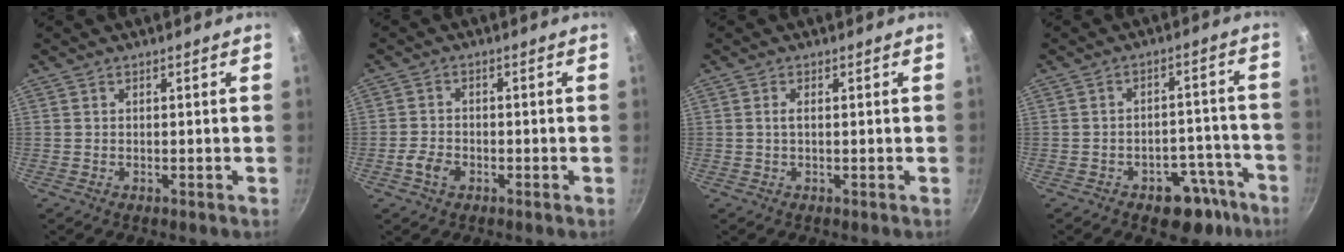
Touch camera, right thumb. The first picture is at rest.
{"total": 3.5, "force": [-1.6, 2.3, 2.1], "torque": [-0.037, 0.011, -0.031]}
{"total": 1.2, "force": [0.1, 0.5, 1.1], "torque": [-0.025, 0.002, 0.001]}
{"total": 9.8, "force": [-6.2, 5.6, 5.1], "torque": [-0.038, 0.056, -0.080]}